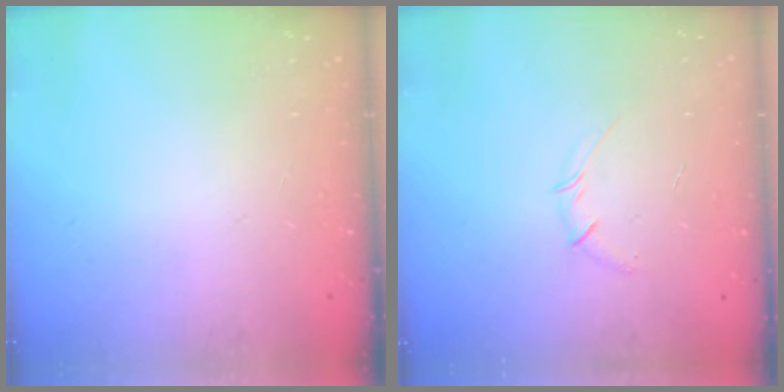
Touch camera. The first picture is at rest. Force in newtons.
{"total": 3.7, "press": 3.6, "slide": 0.9}